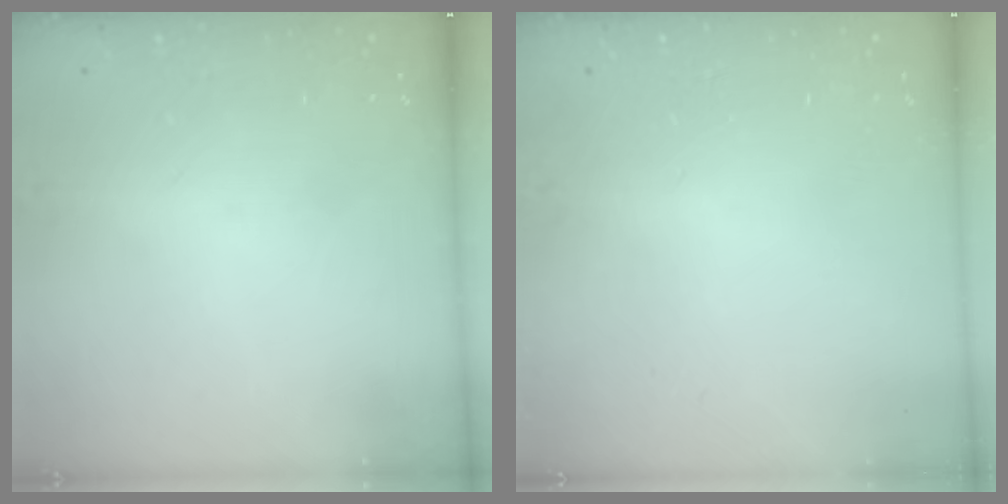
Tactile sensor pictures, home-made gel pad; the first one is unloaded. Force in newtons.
{"total": 0.0}